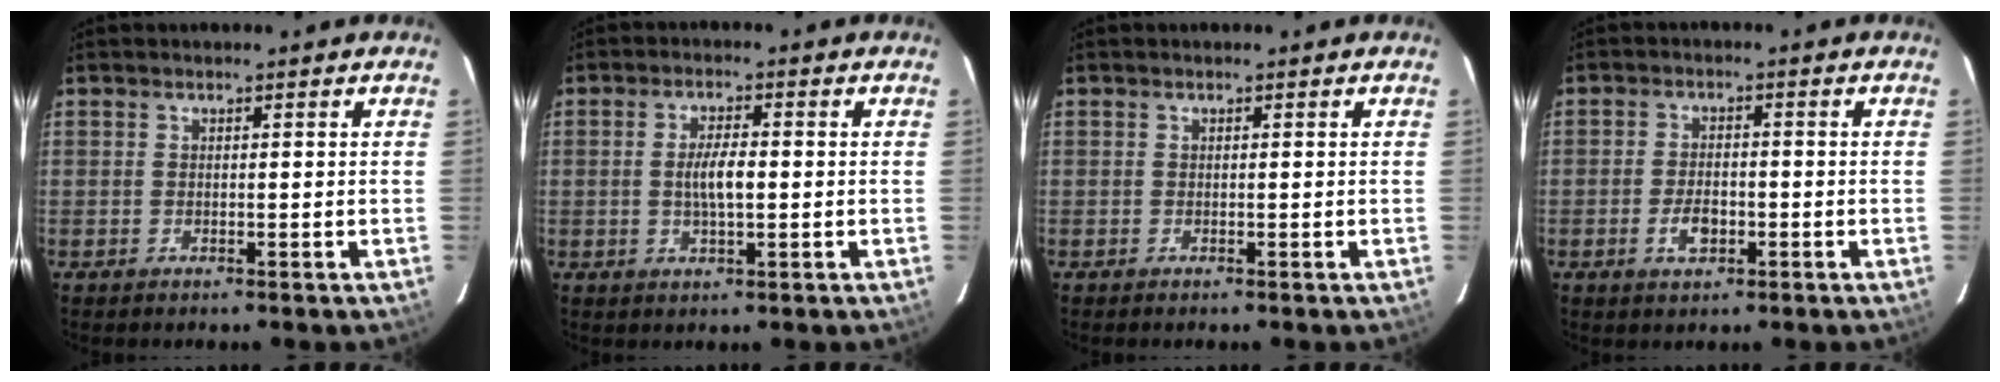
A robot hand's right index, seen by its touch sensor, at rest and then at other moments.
{"total": 4.5, "force": [-0.3, 1.3, 4.3], "torque": [-0.081, 0.001, -0.001]}
{"total": 0.0}
{"total": 4.4, "force": [-1.7, 2.4, 3.3], "torque": [-0.067, -0.001, -0.027]}